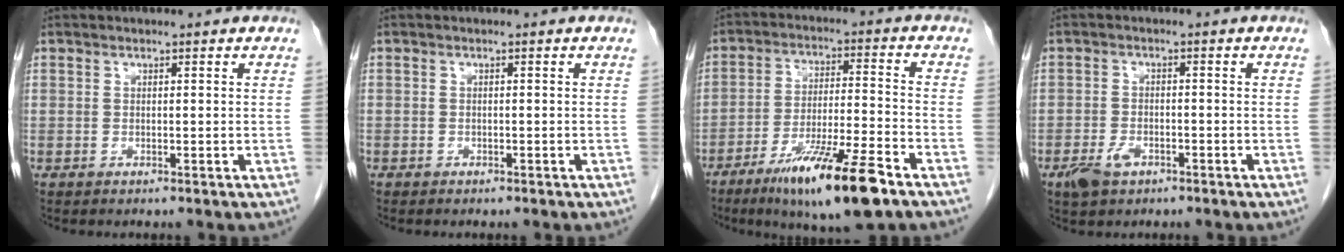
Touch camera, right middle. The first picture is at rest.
{"total": 0.7, "force": [-0.5, 0.5, 0.0], "torque": [-0.009, 0.003, -0.009]}
{"total": 14.4, "force": [-8.9, 0.9, 11.2], "torque": [-0.200, -0.030, -0.151]}
{"total": 3.8, "force": [-2.2, 2.1, 2.3], "torque": [-0.048, -0.001, -0.034]}